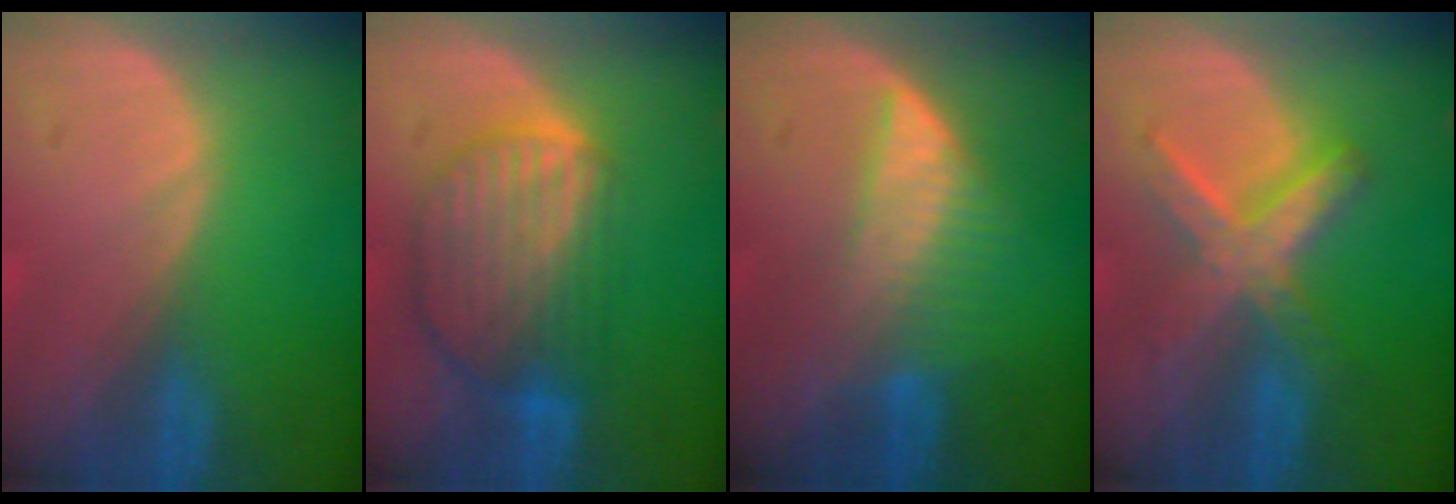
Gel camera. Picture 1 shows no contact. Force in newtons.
{"total": 9.2, "press": 7.9, "slide": 4.7}
{"total": 6.5, "press": 5.8, "slide": 2.9}
{"total": 7.2, "press": 7.2, "slide": 0.4}